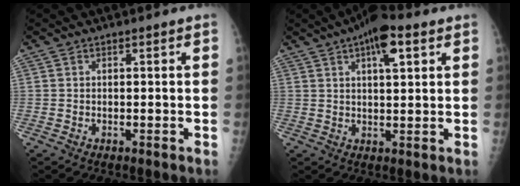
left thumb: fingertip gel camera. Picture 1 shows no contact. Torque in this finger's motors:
{"motor_torque": [0.95, 0.99, 0.94, -0.59, 0.10]}